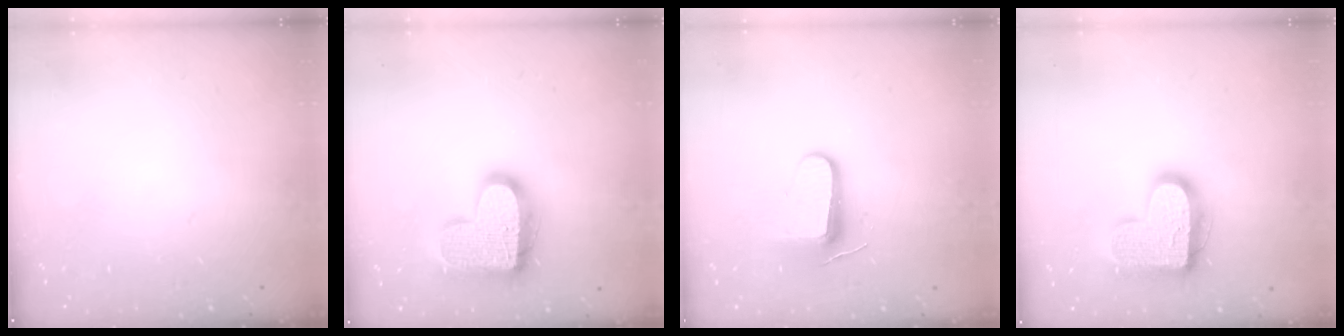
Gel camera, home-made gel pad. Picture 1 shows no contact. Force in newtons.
{"total": 18.7, "press": 18.6, "slide": 1.1}
{"total": 8.7, "press": 8.6, "slide": 0.9}
{"total": 17.3, "press": 17.3, "slide": 1.1}